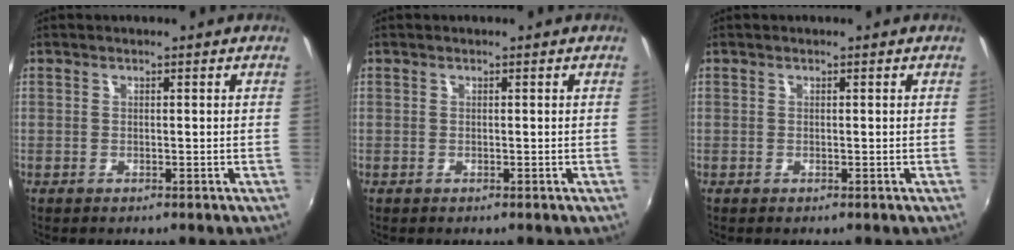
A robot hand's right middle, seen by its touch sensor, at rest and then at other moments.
{"total": 0.0}
{"total": 0.0}